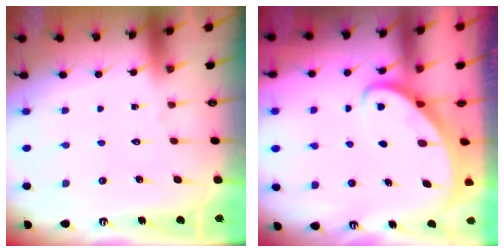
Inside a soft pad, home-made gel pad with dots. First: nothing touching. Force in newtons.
{"total": 2.5, "press": 2.5, "slide": 0.3}